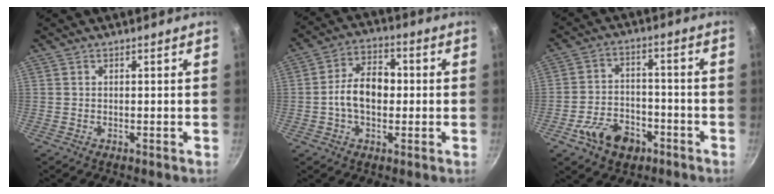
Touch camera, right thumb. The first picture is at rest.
{"total": 9.8, "force": [-0.5, 6.3, 7.5], "torque": [-0.119, 0.025, -0.019]}
{"total": 9.9, "force": [-5.3, 6.5, 5.3], "torque": [-0.067, 0.033, -0.088]}